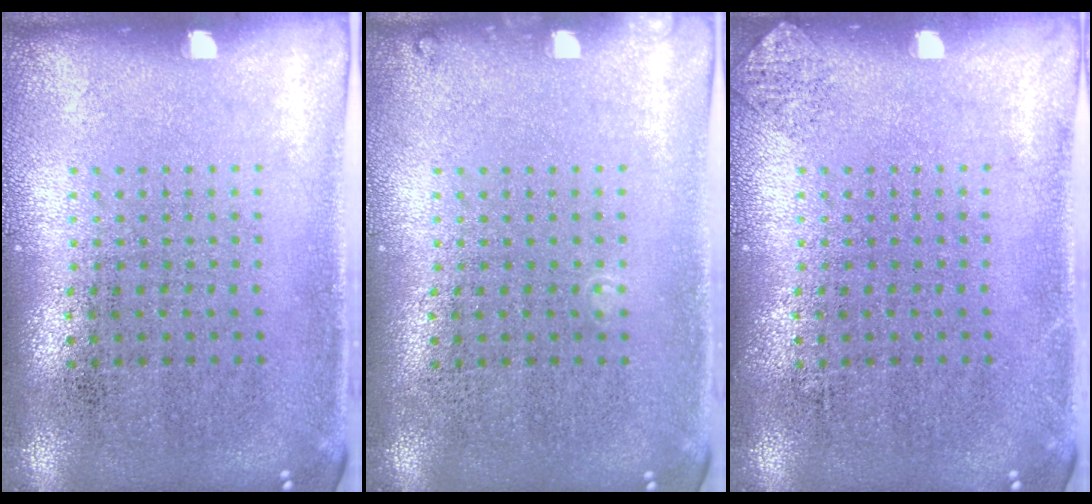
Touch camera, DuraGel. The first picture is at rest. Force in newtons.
{"total": 0.5, "press": 0.5, "slide": 0.2}
{"total": 0.6, "press": 0.6, "slide": 0.2}